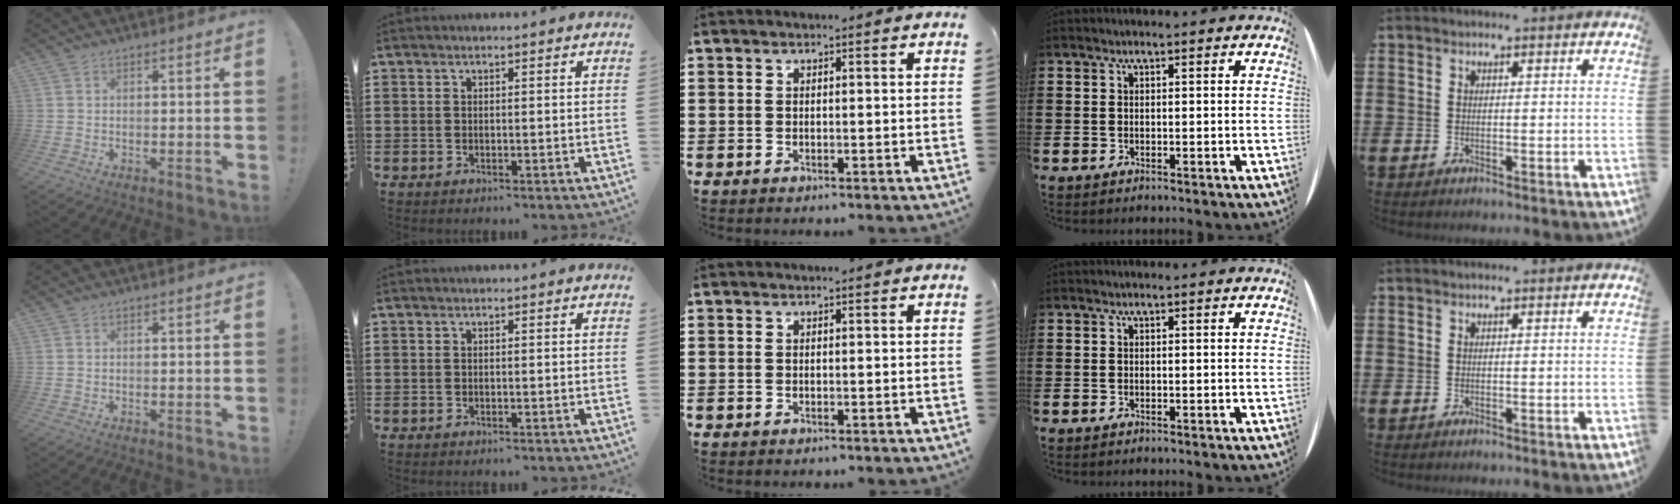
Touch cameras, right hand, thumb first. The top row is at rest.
{}